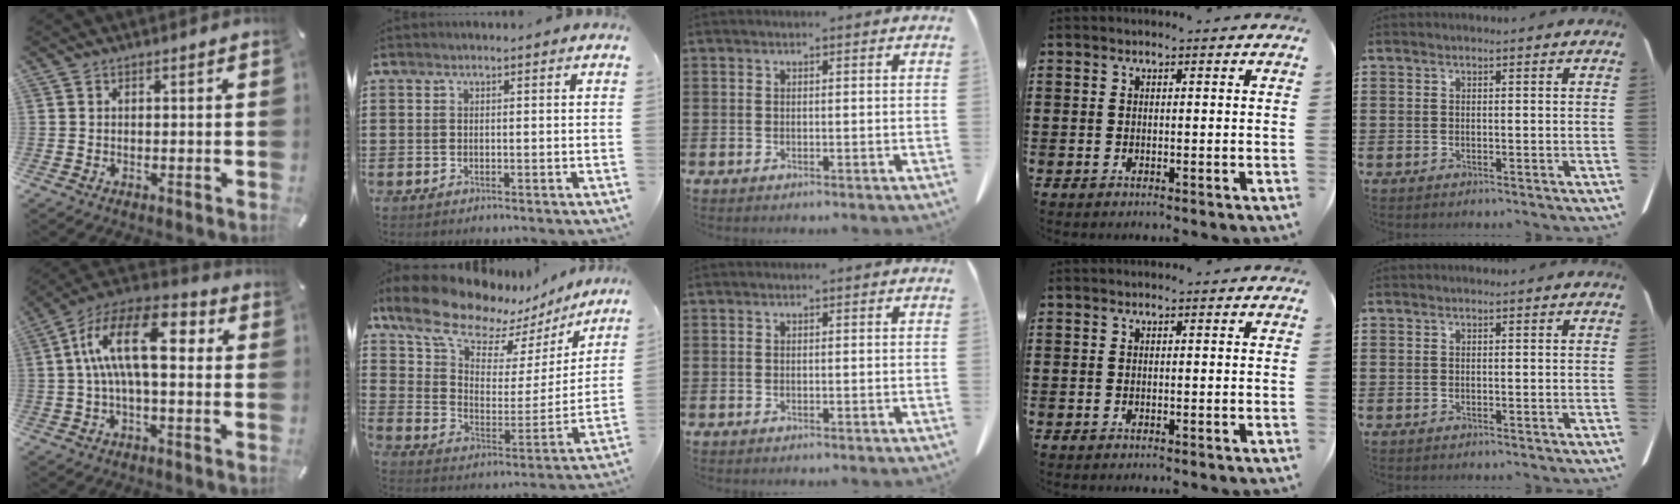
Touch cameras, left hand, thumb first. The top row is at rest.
{"thumb": {"total": 15.2, "force": [2.1, 6.7, 13.5], "torque": [-0.277, 0.003, 0.036]}, "index": {"total": 11.2, "force": [9.1, 4.5, 4.8], "torque": [-0.116, -0.057, 0.157]}}